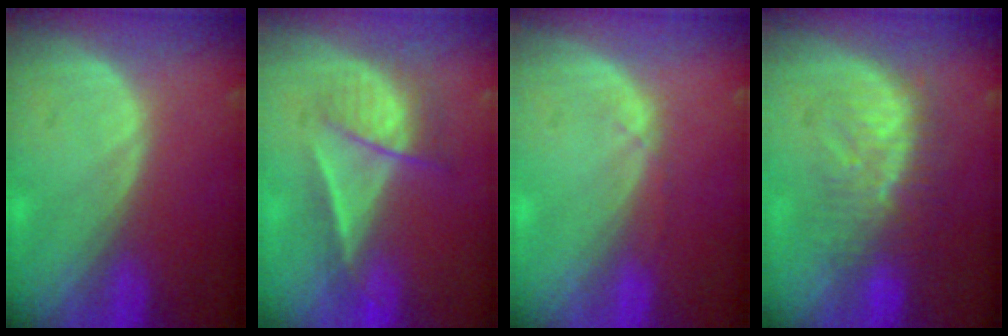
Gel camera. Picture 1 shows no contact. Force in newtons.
{"total": 7.1, "press": 6.1, "slide": 3.7}
{"total": 1.1, "press": 1.1, "slide": 0.2}
{"total": 8.0, "press": 7.8, "slide": 1.6}